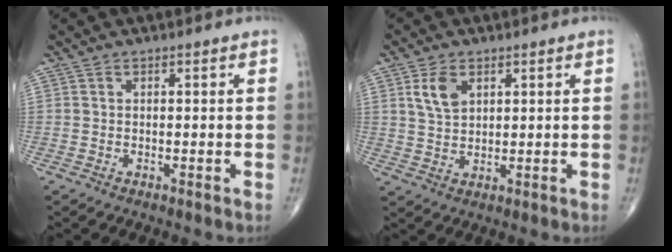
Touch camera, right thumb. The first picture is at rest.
{"total": 5.1, "force": [2.2, 3.0, 3.4], "torque": [-0.059, -0.009, 0.046]}